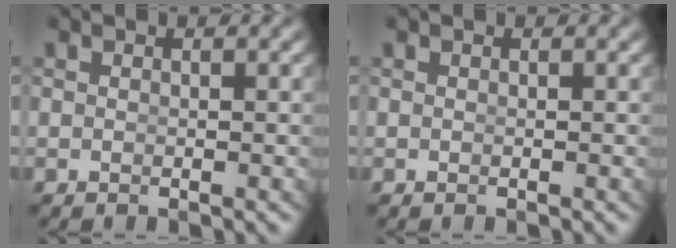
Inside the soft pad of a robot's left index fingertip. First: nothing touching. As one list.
[{"total": 0.0}]